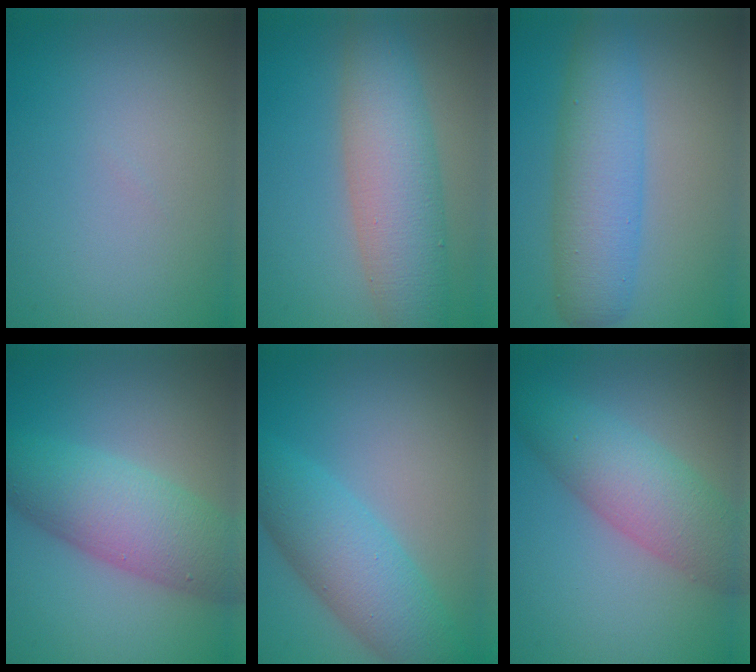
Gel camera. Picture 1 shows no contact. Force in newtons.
{"total": 7.0, "press": 7.0, "slide": 0.2}
{"total": 6.1, "press": 6.1, "slide": 0.1}
{"total": 7.5, "press": 7.5, "slide": 0.1}
{"total": 6.4, "press": 6.4, "slide": 0.2}
{"total": 6.0, "press": 6.0, "slide": 0.2}